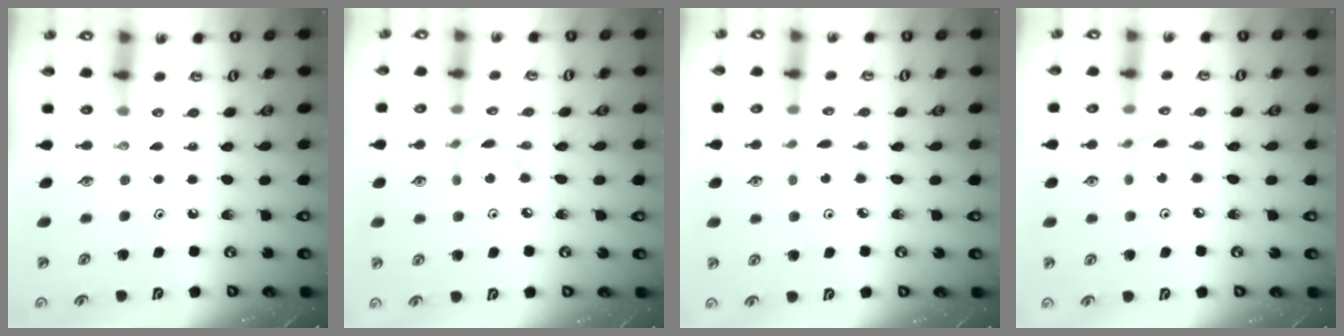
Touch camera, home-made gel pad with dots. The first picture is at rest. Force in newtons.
{"total": 4.5, "press": 4.5, "slide": 0.2}
{"total": 2.3, "press": 2.3, "slide": 0.2}
{"total": 2.7, "press": 2.7, "slide": 0.2}